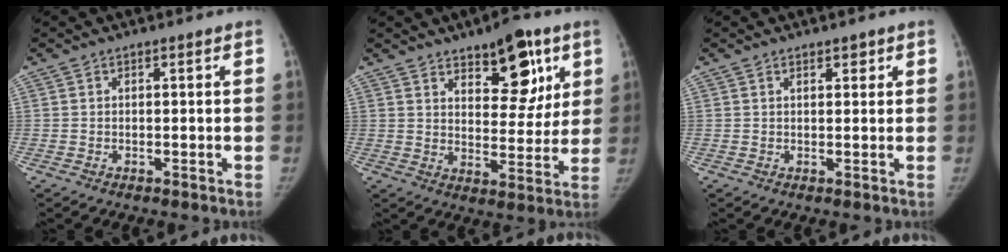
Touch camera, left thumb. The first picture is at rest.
{"total": 13.8, "force": [7.7, 6.5, 9.4], "torque": [-0.080, -0.042, 0.114]}
{"total": 1.6, "force": [1.1, 0.8, 0.9], "torque": [-0.003, -0.005, 0.014]}